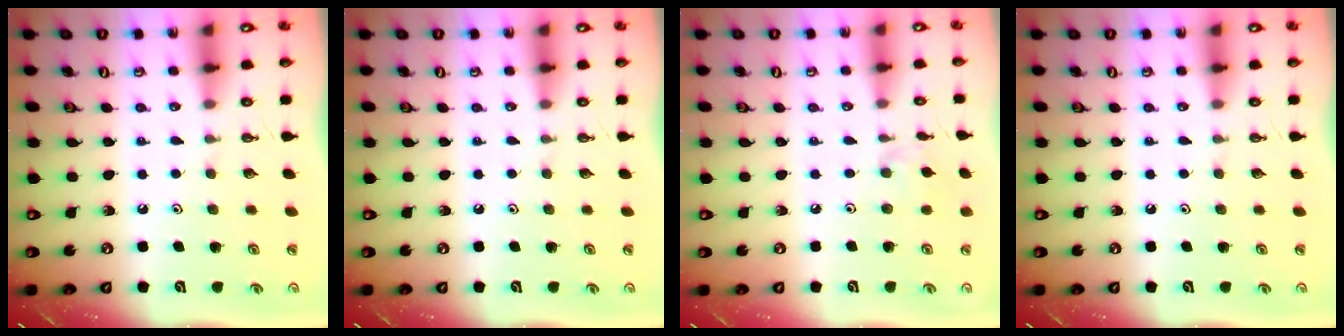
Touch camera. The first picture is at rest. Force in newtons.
{"total": 0.0}
{"total": 2.6, "press": 2.6, "slide": 0.4}
{"total": 0.0}